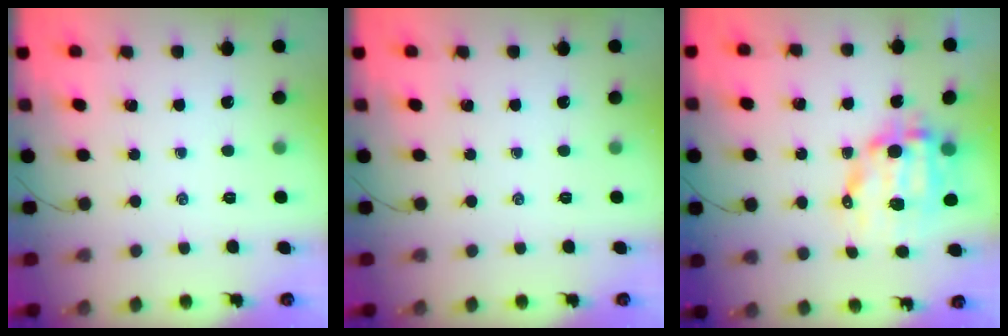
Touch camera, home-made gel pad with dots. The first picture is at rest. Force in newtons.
{"total": 0.0}
{"total": 11.8, "press": 11.5, "slide": 2.6}